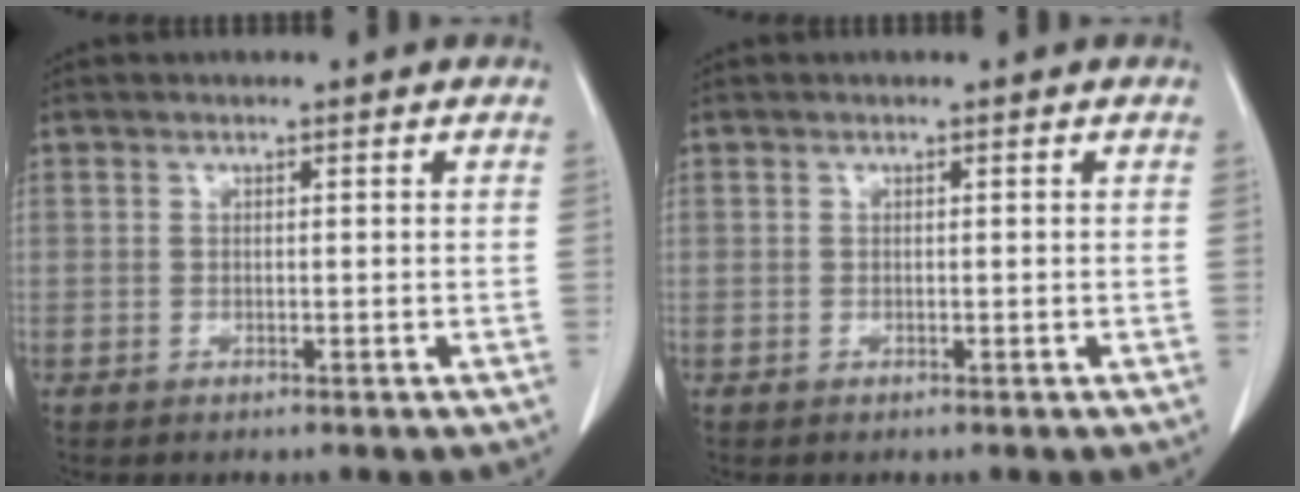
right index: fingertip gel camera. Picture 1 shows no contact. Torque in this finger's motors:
{"motor_torque": [0.00, 0.00, 0.01, -0.01]}